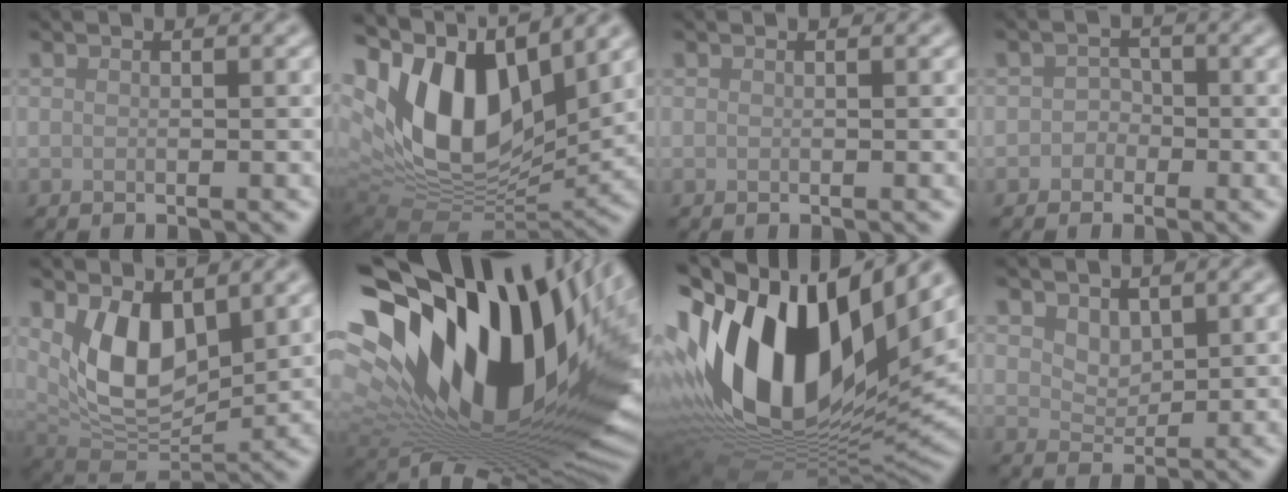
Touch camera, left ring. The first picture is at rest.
{"total": 15.0, "force": [4.6, 8.9, 11.2], "torque": [-0.214, 0.008, 0.088]}
{"total": 0.0}
{"total": 1.5, "force": [-0.5, 1.4, 0.3], "torque": [0.013, 0.002, -0.015]}
{"total": 7.1, "force": [2.3, 3.9, 5.4], "torque": [-0.100, -0.020, 0.048]}
{"total": 20.6, "force": [7.5, 10.8, 15.9], "torque": [-0.285, 0.013, 0.137]}
{"total": 17.8, "force": [3.9, 9.9, 14.2], "torque": [-0.280, 0.002, 0.069]}
{"total": 2.1, "force": [1.4, 1.2, 1.0], "torque": [-0.020, -0.008, 0.028]}